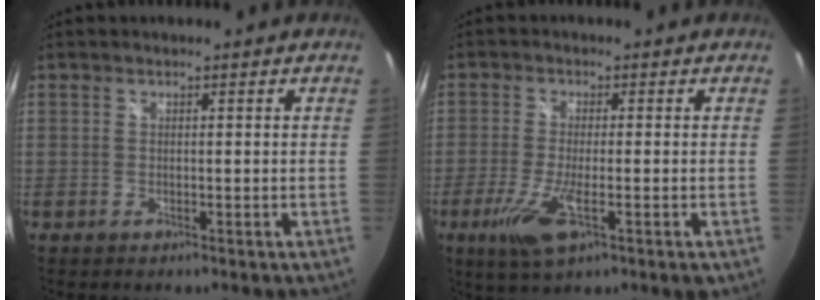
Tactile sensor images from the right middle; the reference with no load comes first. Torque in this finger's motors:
{"motor_torque": [1.70, -0.44, 0.44, 0.09]}